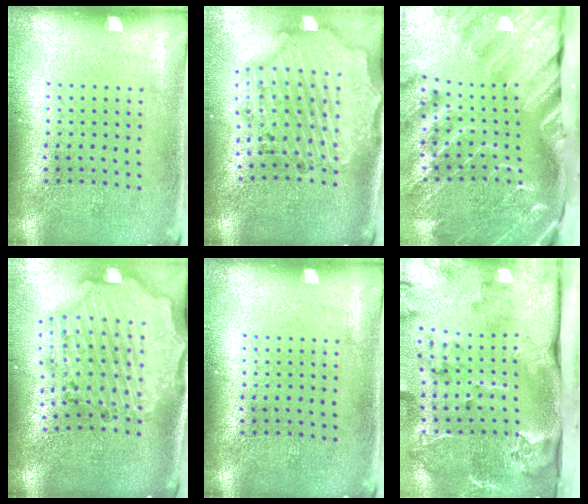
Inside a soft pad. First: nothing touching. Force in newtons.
{"total": 2.2, "press": 2.1, "slide": 0.6}
{"total": 4.6, "press": 3.4, "slide": 3.1}
{"total": 2.7, "press": 2.5, "slide": 1.1}
{"total": 0.0}
{"total": 3.9, "press": 2.7, "slide": 2.8}